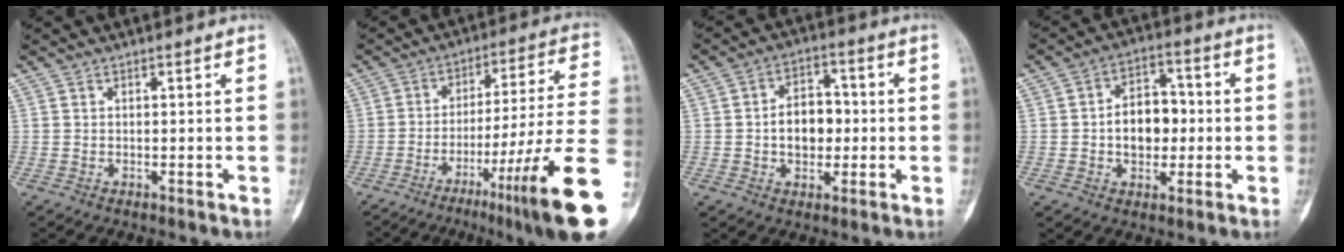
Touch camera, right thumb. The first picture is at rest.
{"total": 22.4, "force": [-9.4, 1.3, 20.2], "torque": [-0.260, 0.041, -0.139]}
{"total": 8.8, "force": [-0.4, 6.3, 6.2], "torque": [-0.067, 0.020, -0.011]}
{"total": 10.1, "force": [-0.5, 7.1, 7.1], "torque": [-0.076, 0.023, -0.012]}